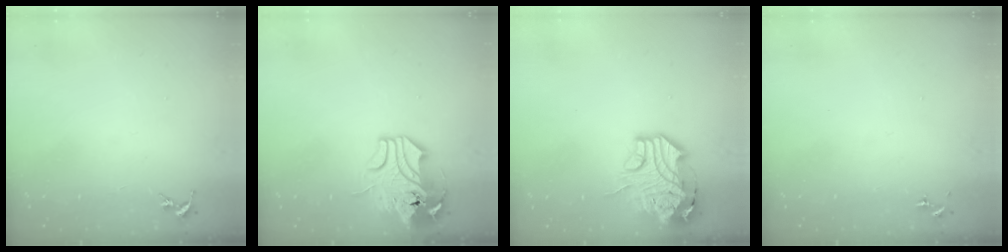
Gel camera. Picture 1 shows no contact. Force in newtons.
{"total": 12.0, "press": 11.8, "slide": 2.2}
{"total": 15.4, "press": 15.3, "slide": 2.0}
{"total": 0.0}